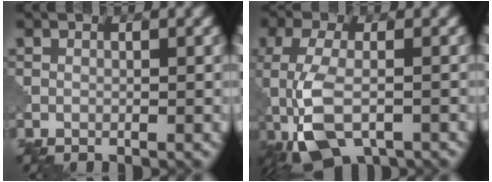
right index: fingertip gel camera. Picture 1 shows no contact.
{"total": 8.2, "force": [-3.6, 3.6, 6.5], "torque": [-0.150, -0.006, -0.075]}